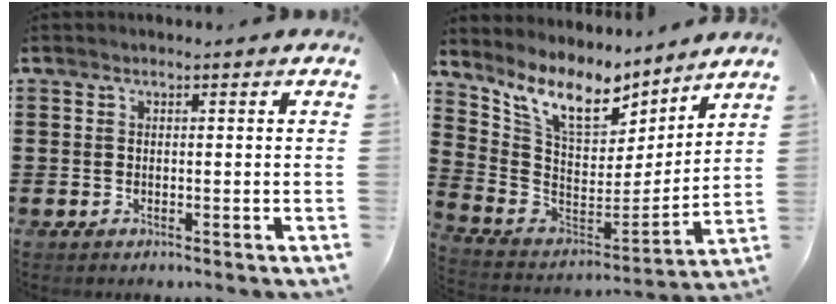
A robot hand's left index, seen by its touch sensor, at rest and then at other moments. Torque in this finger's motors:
{"motor_torque": [1.44, -0.69, 0.66, 0.21]}